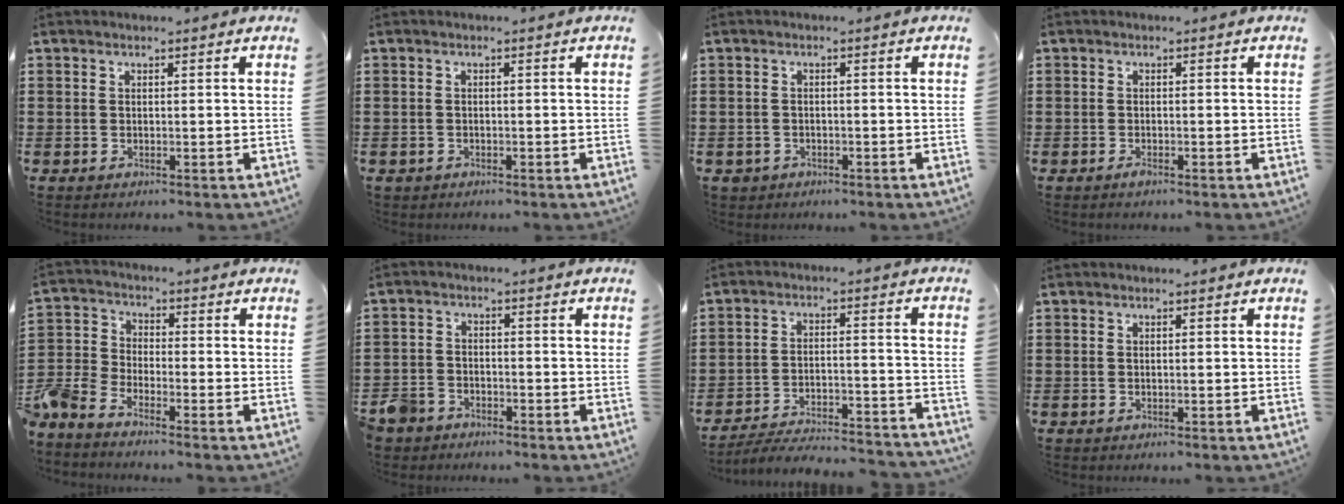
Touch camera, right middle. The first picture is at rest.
{"total": 0.6, "force": [-0.5, 0.4, 0.0], "torque": [-0.002, 0.001, -0.011]}
{"total": 1.1, "force": [-0.8, 0.7, 0.0], "torque": [-0.004, -0.001, -0.019]}
{"total": 0.9, "force": [-0.7, 0.4, 0.4], "torque": [-0.009, -0.004, -0.014]}
{"total": 5.2, "force": [-4.9, 1.4, 1.3], "torque": [-0.063, -0.008, -0.106]}
{"total": 3.7, "force": [-3.2, 1.7, 0.5], "torque": [-0.034, -0.005, -0.072]}
{"total": 5.4, "force": [-5.1, 0.4, 1.5], "torque": [-0.038, -0.003, -0.106]}
{"total": 0.0}